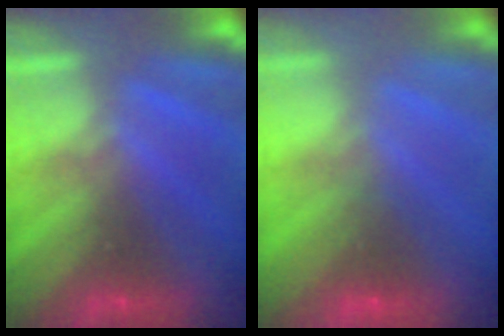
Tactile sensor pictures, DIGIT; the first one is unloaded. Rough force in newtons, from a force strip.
{"total": 4.8}